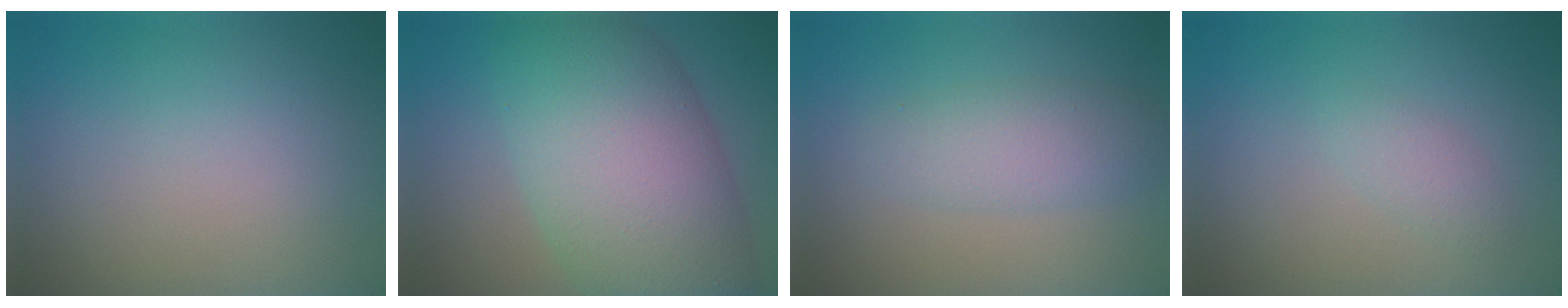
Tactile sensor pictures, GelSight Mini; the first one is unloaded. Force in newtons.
{"total": 12.3, "press": 12.3, "slide": 0.2}
{"total": 3.0, "press": 3.0, "slide": 0.1}
{"total": 1.4, "press": 1.4, "slide": 0.1}